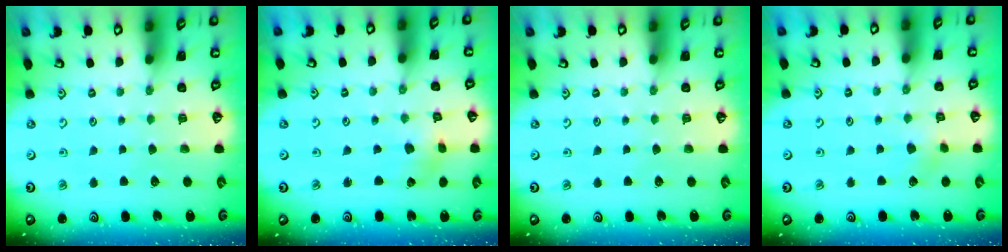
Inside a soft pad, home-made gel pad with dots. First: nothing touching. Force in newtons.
{"total": 2.0, "press": 2.0, "slide": 0.2}
{"total": 0.0}
{"total": 2.9, "press": 2.8, "slide": 0.2}